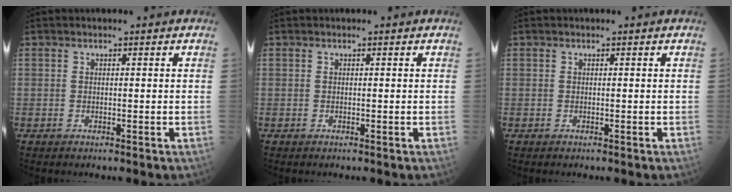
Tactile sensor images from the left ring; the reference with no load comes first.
{"total": 0.0}
{"total": 0.0}